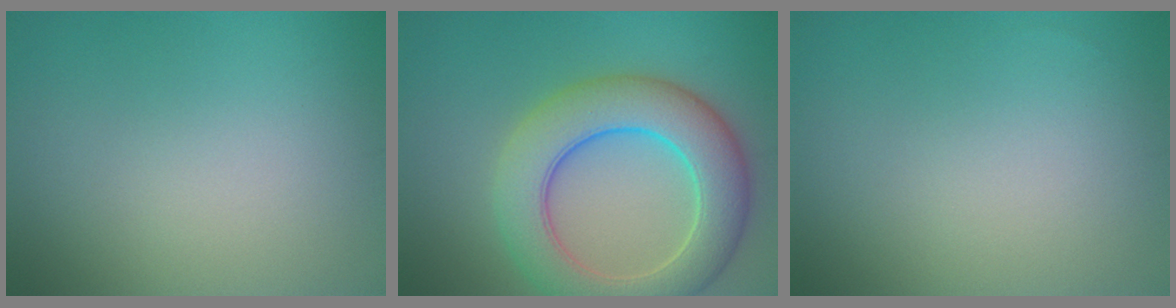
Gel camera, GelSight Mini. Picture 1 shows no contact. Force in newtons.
{"total": 8.4, "press": 8.3, "slide": 0.6}
{"total": 0.0}